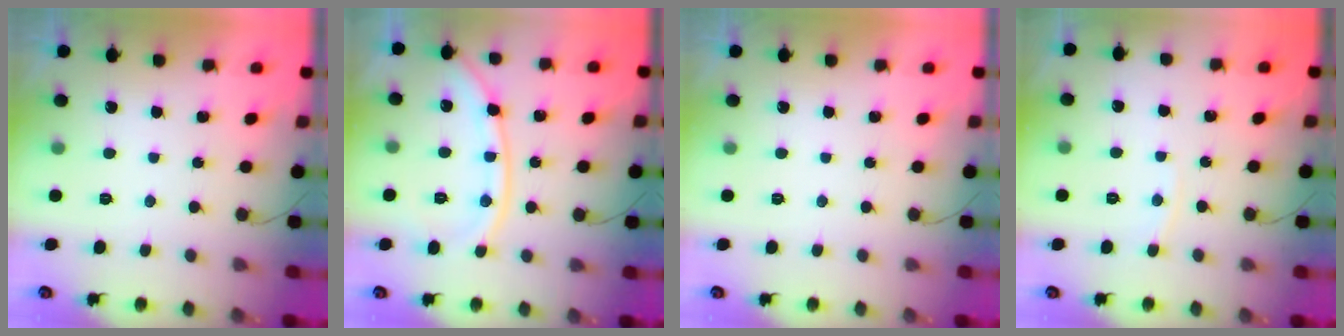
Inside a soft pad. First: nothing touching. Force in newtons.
{"total": 11.6, "press": 11.5, "slide": 1.6}
{"total": 0.0}
{"total": 2.8, "press": 2.8, "slide": 0.4}